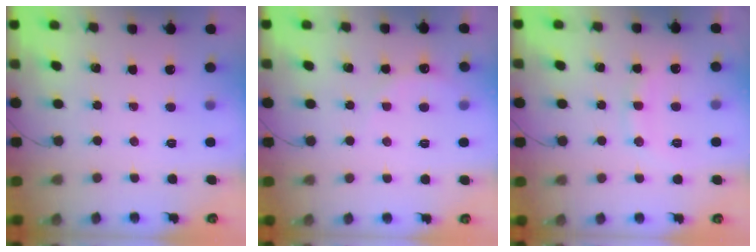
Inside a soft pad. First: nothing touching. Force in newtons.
{"total": 3.8, "press": 3.6, "slide": 0.9}
{"total": 9.2, "press": 9.2, "slide": 0.9}